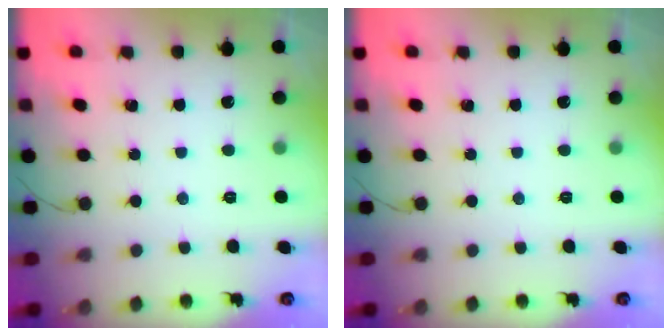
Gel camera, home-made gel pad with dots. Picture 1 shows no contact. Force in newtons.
{"total": 0.0}